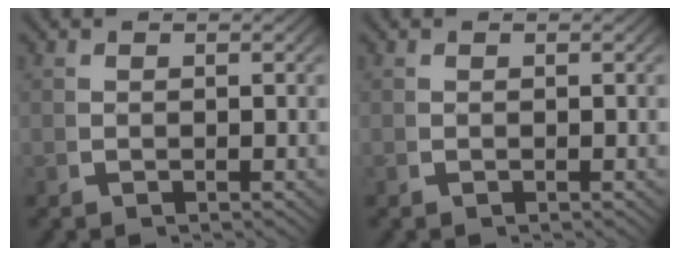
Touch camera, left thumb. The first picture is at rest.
{"total": 0.0}